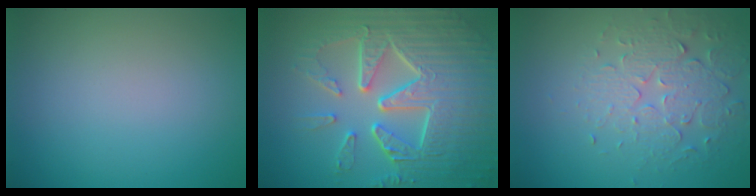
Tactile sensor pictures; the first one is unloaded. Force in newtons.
{"total": 9.6, "press": 6.5, "slide": 7.0}
{"total": 4.1, "press": 3.5, "slide": 2.2}